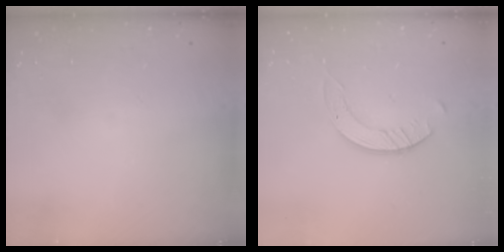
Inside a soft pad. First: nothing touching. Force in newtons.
{"total": 2.5, "press": 2.5, "slide": 0.3}